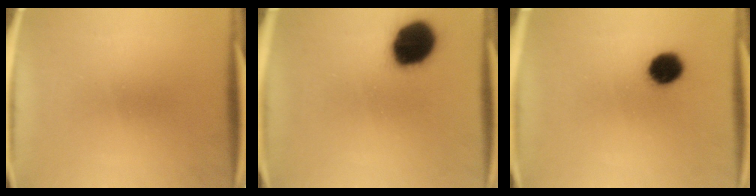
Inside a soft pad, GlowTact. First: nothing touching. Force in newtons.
{"total": 14.8}
{"total": 7.2}